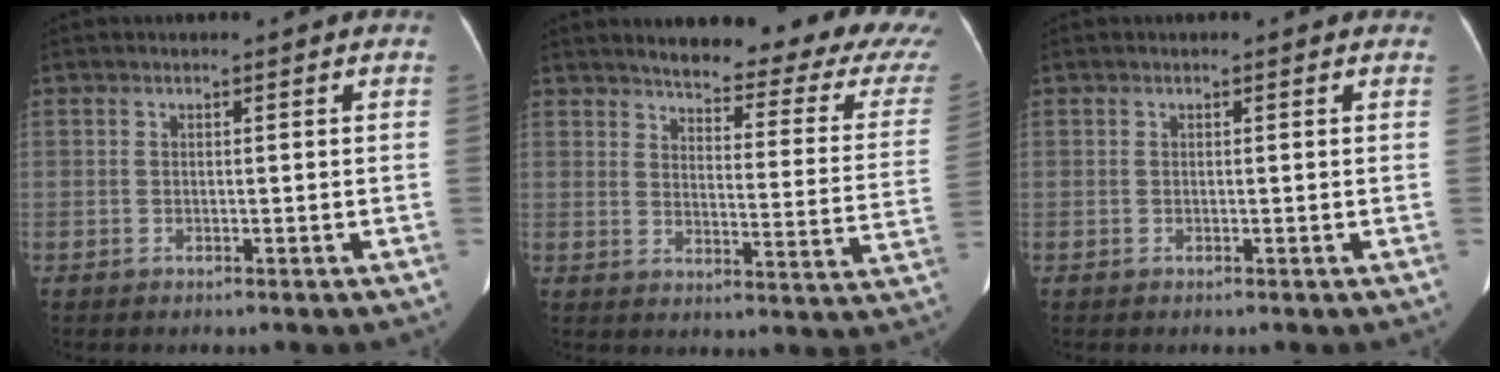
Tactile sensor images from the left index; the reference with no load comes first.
{"total": 21.8, "force": [19.0, 3.4, 10.1], "torque": [-0.117, -0.056, 0.210]}
{"total": 0.0}